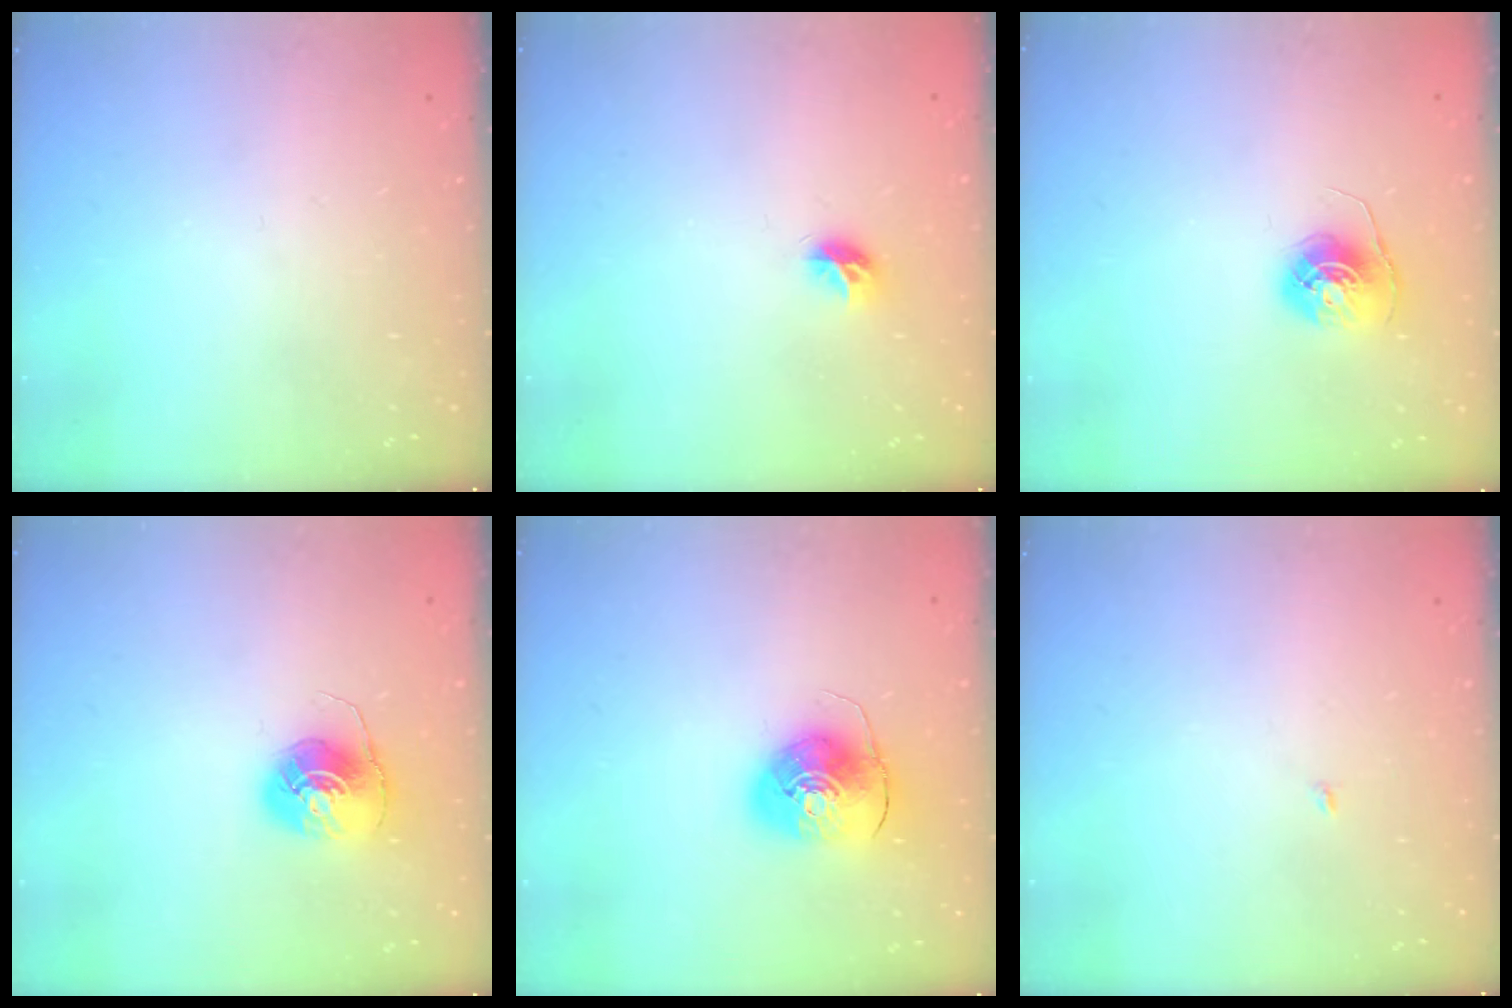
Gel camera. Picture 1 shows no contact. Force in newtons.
{"total": 5.8, "press": 5.8, "slide": 0.5}
{"total": 6.9, "press": 6.9, "slide": 0.5}
{"total": 7.7, "press": 7.7, "slide": 0.2}
{"total": 8.9, "press": 8.7, "slide": 1.5}
{"total": 1.9, "press": 1.9, "slide": 0.2}